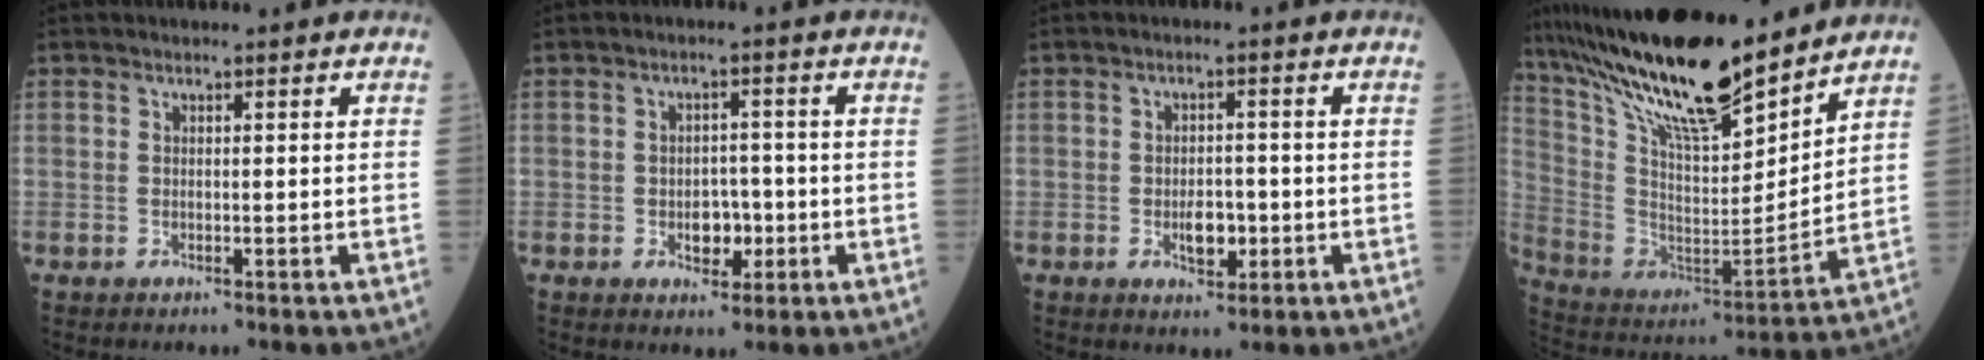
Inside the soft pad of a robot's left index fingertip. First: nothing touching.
{"total": 3.8, "force": [-1.1, 2.5, 2.7], "torque": [-0.036, 0.005, -0.012]}
{"total": 3.8, "force": [-1.1, 2.0, 3.0], "torque": [-0.050, 0.002, -0.013]}
{"total": 21.7, "force": [18.0, 3.1, 11.8], "torque": [-0.220, -0.004, 0.325]}